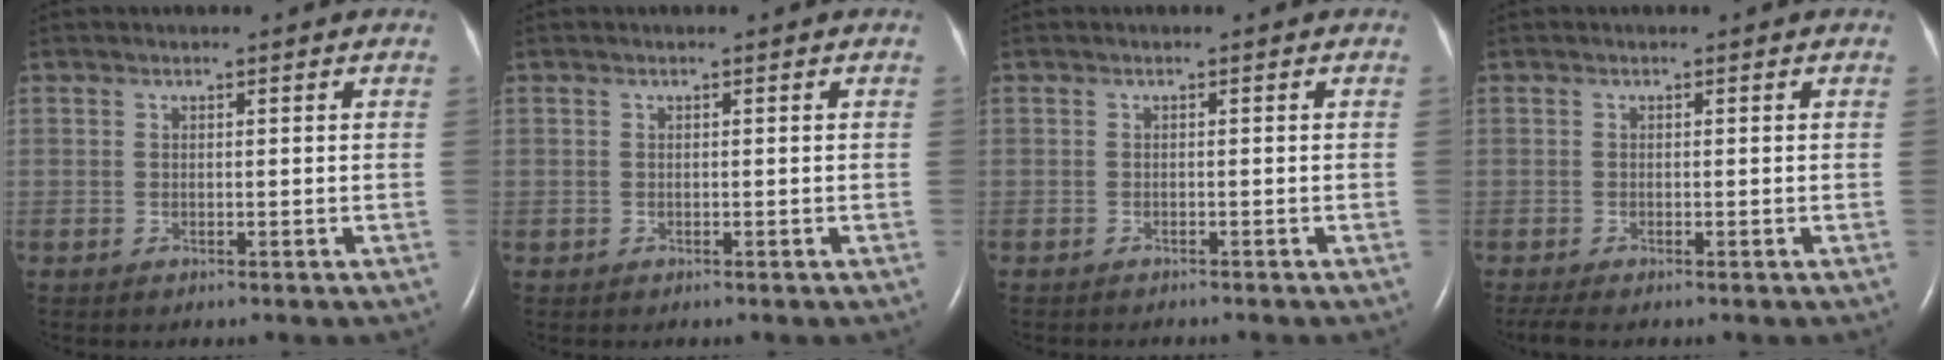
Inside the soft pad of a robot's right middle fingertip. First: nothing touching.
{"total": 0.0}
{"total": 3.1, "force": [-2.8, 0.4, 1.3], "torque": [-0.020, -0.005, -0.032]}
{"total": 1.9, "force": [-1.5, 0.1, 1.1], "torque": [-0.030, -0.010, -0.030]}